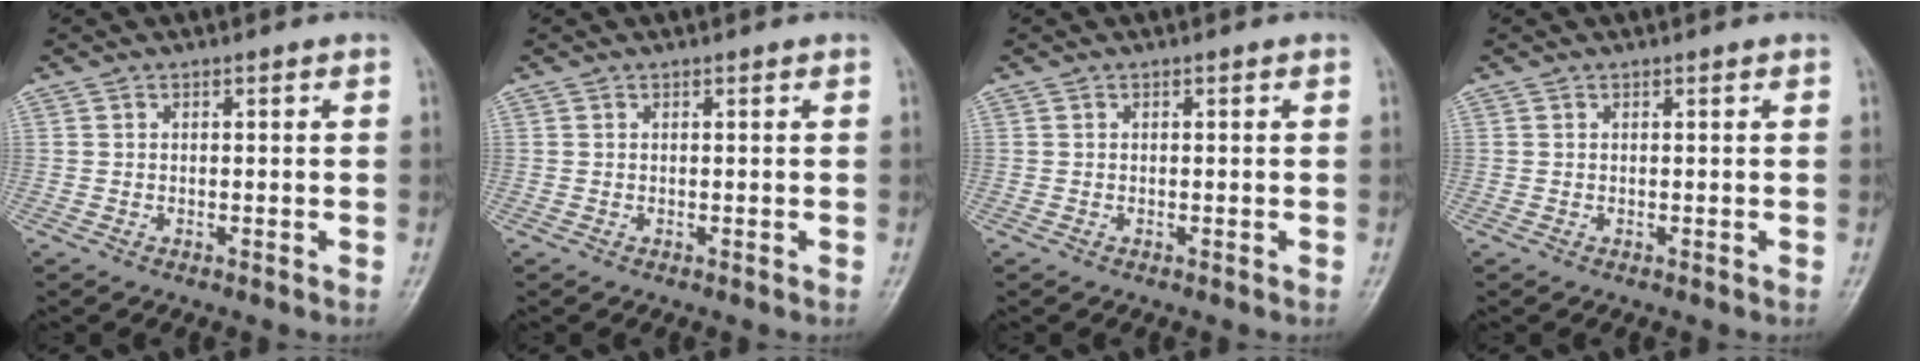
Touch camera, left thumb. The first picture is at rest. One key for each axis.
{"total": 0.0}
{"total": 0.0}
{"total": 0.0}